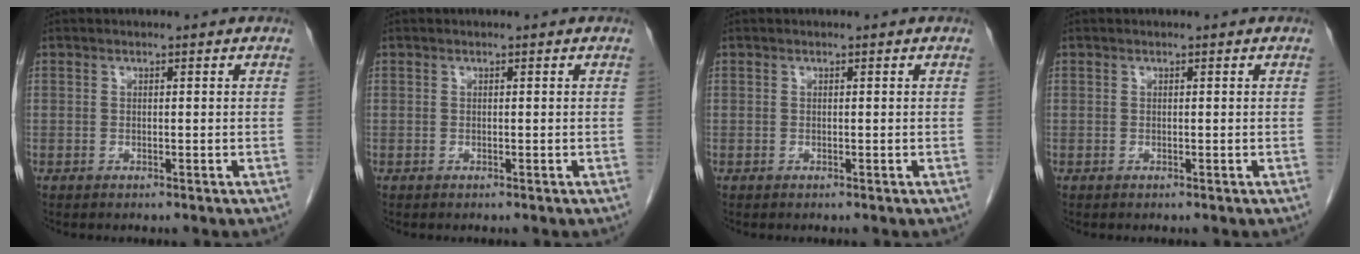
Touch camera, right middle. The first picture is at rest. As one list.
[{"total": 0.0}, {"total": 0.0}, {"total": 0.0}]